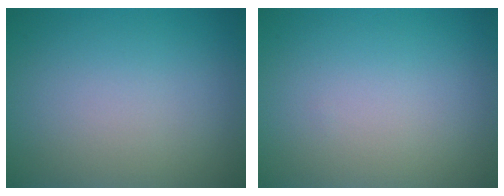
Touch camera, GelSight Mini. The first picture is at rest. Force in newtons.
{"total": 0.0}